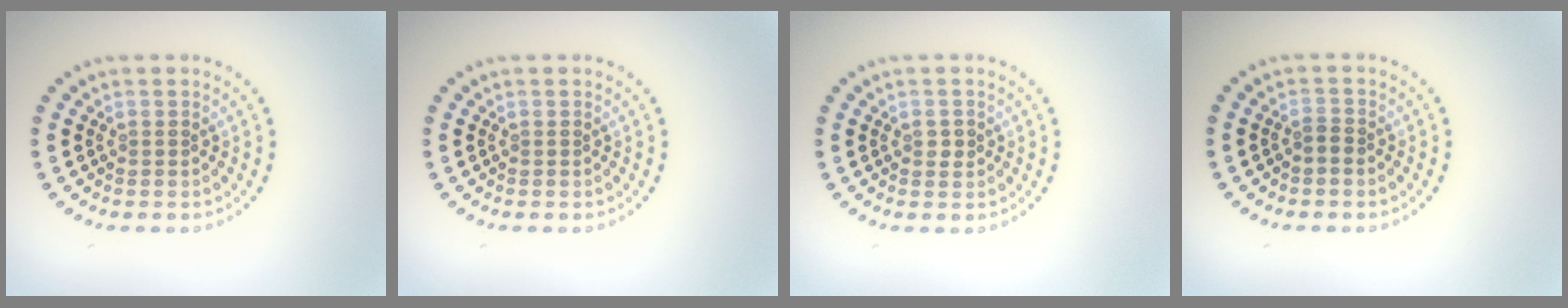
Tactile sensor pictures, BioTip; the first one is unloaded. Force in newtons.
{"total": 0.0}
{"total": 1.0, "press": 1.0, "slide": 0.1}
{"total": 0.8, "press": 0.5, "slide": 0.6}